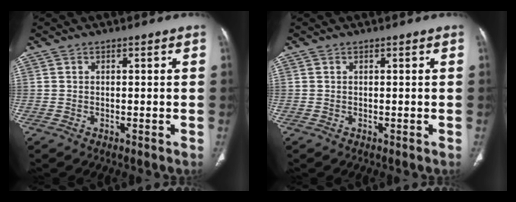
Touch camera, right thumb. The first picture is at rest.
{"total": 0.0}